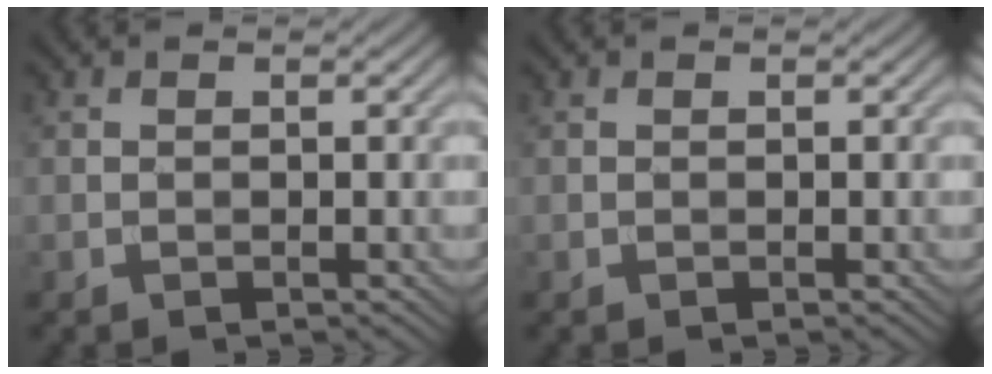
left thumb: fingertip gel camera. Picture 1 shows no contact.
{"total": 0.0}